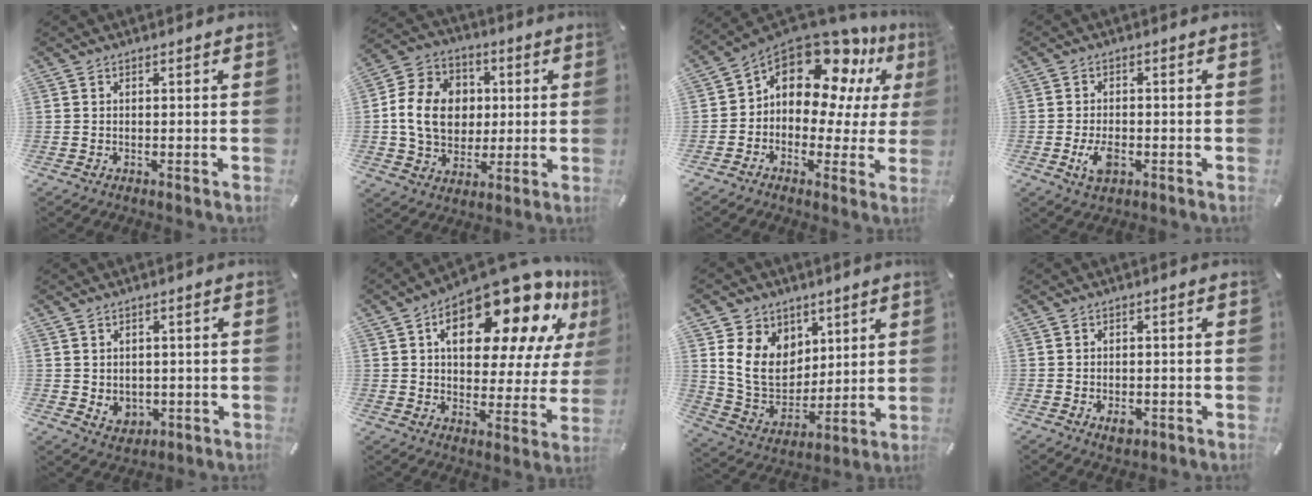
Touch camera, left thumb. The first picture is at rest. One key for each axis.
{"total": 14.6, "fx": 0.8, "fy": 12.2, "fz": 7.9, "tx": -0.158, "ty": 0.018, "tz": 0.016}
{"total": 14.5, "fx": 8.7, "fy": 8.5, "fz": 7.8, "tx": -0.137, "ty": -0.062, "tz": 0.154}
{"total": 4.7, "fx": -1.6, "fy": 2.6, "fz": 3.5, "tx": -0.086, "ty": -0.001, "tz": -0.032}
{"total": 3.7, "fx": 0.6, "fy": 3.6, "fz": 0.9, "tx": -0.013, "ty": -0.006, "tz": 0.009}
{"total": 21.7, "fx": 12.8, "fy": 10.4, "fz": 14.2, "tx": -0.196, "ty": -0.088, "tz": 0.208}
{"total": 13.2, "fx": 4.7, "fy": 11.0, "fz": 5.6, "tx": -0.125, "ty": -0.025, "tz": 0.096}
{"total": 2.8, "fx": -1.1, "fy": 1.8, "fz": 1.8, "tx": -0.031, "ty": 0.005, "tz": -0.018}